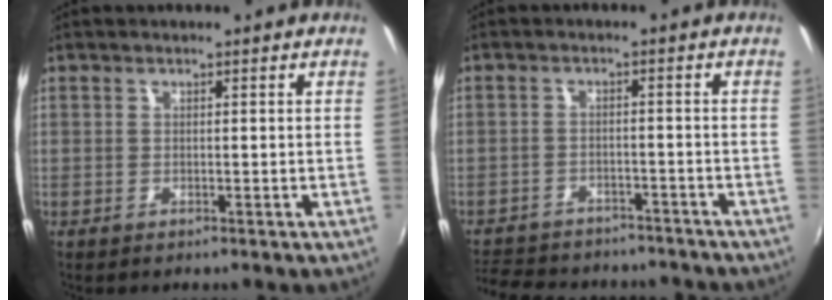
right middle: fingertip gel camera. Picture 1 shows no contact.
{"total": 16.3, "force": [-13.7, 6.3, 6.0], "torque": [-0.141, -0.002, -0.190]}